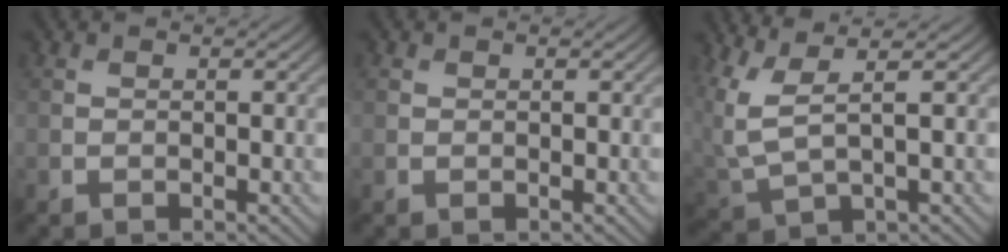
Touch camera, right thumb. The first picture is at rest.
{"total": 0.0}
{"total": 6.1, "force": [2.4, 1.9, 5.2], "torque": [-0.140, -0.001, 0.057]}